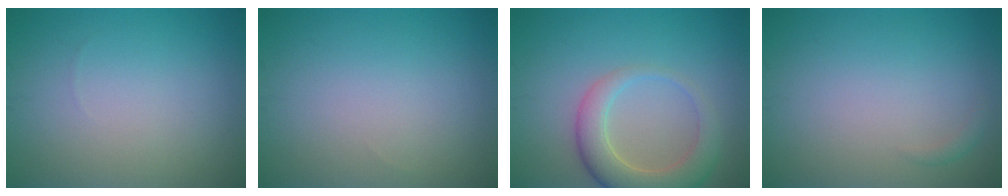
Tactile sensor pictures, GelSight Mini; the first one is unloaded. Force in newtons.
{"total": 0.0}
{"total": 5.1, "press": 5.1, "slide": 0.5}
{"total": 0.6, "press": 0.6, "slide": 0.1}